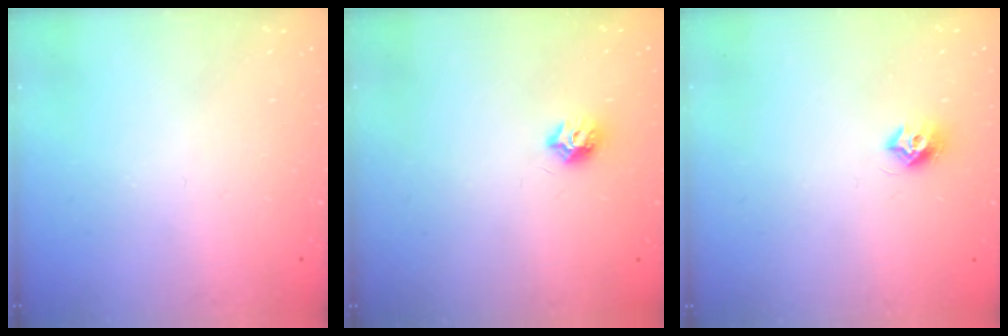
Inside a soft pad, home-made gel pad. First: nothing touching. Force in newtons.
{"total": 7.4, "press": 7.4, "slide": 0.9}
{"total": 7.3, "press": 7.3, "slide": 0.6}